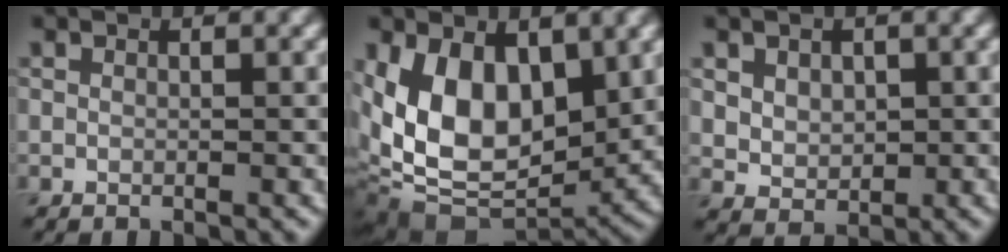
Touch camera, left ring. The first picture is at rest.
{"total": 11.2, "force": [1.3, 6.8, 8.8], "torque": [-0.167, -0.020, 0.020]}
{"total": 2.5, "force": [0.8, 2.0, 1.4], "torque": [-0.029, -0.003, 0.017]}